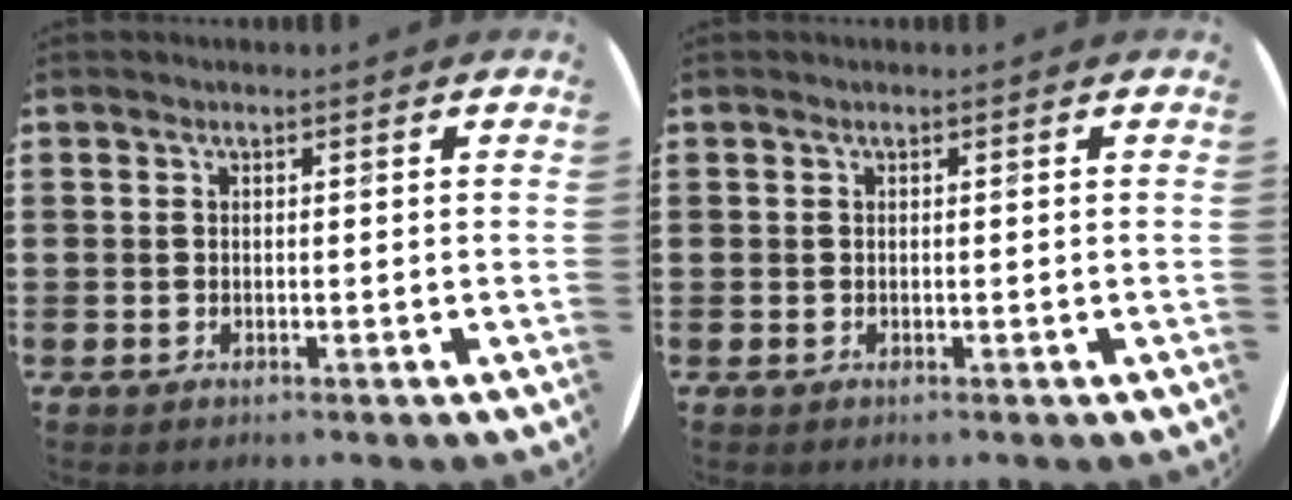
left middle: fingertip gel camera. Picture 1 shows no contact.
{"total": 0.0}